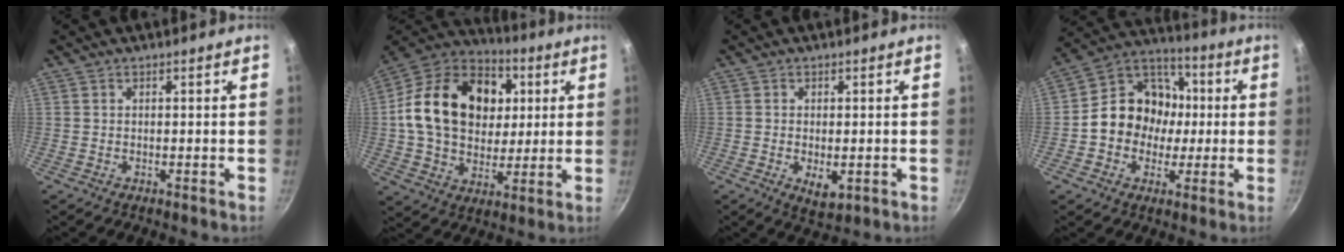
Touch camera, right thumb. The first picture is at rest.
{"total": 24.0, "force": [4.2, 17.9, 15.4], "torque": [-0.236, 0.016, 0.066]}
{"total": 4.5, "force": [-1.0, 2.4, 3.7], "torque": [-0.053, -0.010, -0.008]}
{"total": 14.8, "force": [-0.6, 12.8, 7.3], "torque": [-0.075, 0.032, -0.030]}